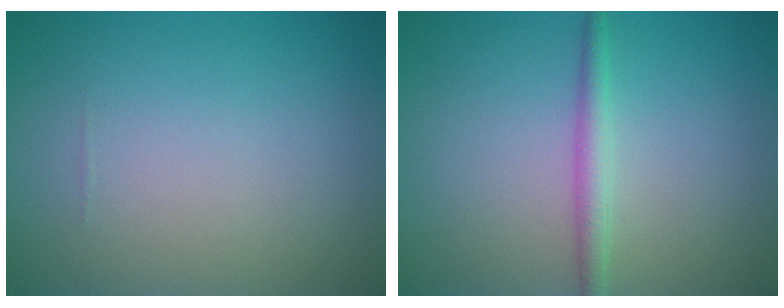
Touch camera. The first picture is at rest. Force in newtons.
{"total": 2.0, "press": 2.0, "slide": 0.0}